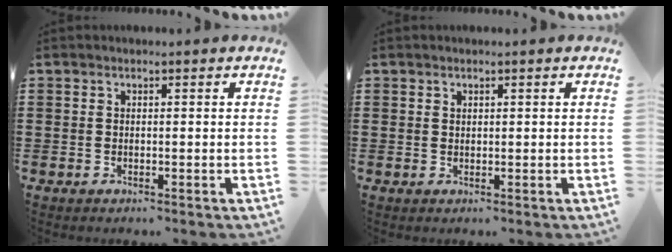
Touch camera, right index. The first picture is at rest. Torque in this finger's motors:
{"motor_torque": [-0.69, 1.14, -0.05, -0.01]}